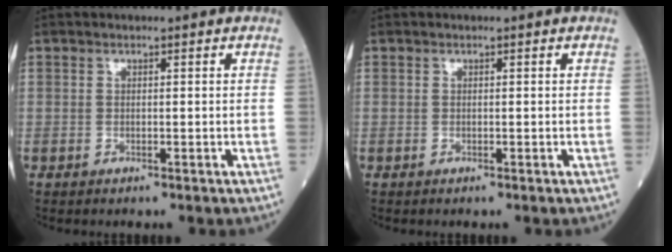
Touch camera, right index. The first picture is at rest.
{"total": 0.0}